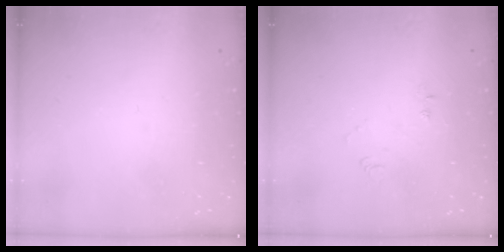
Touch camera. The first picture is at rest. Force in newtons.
{"total": 4.8, "press": 4.7, "slide": 0.6}